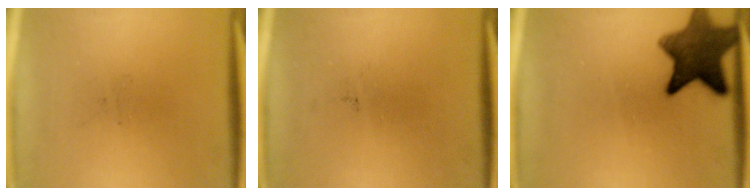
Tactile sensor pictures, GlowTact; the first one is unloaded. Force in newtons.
{"total": 0.0}
{"total": 10.4}